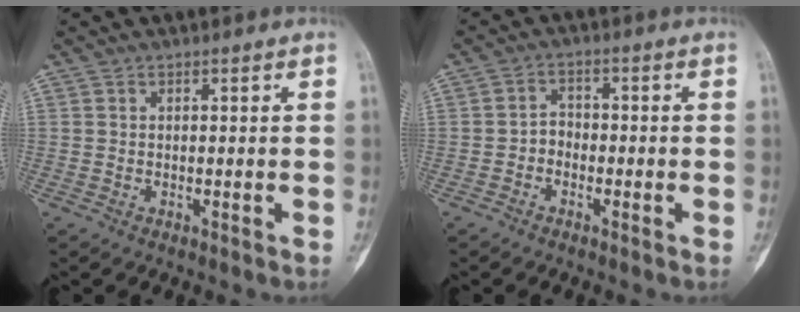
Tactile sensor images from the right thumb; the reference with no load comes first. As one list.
[{"total": 2.6, "force": [-1.3, 2.0, 1.1], "torque": [0.003, 0.013, -0.034]}]